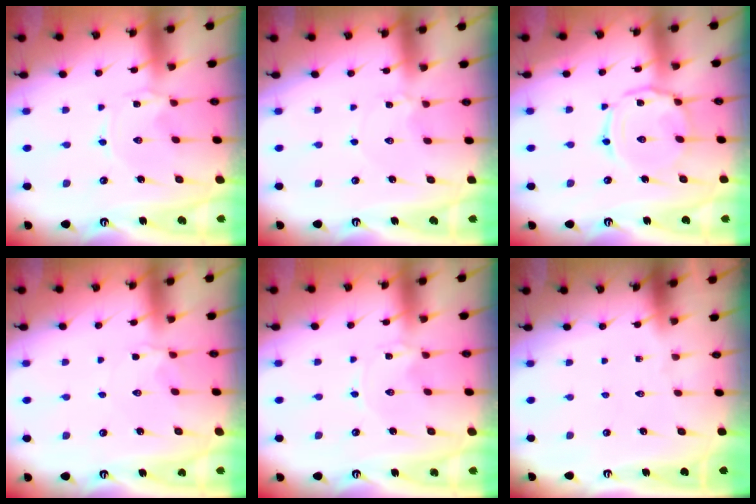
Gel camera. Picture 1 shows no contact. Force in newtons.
{"total": 2.2, "press": 2.2, "slide": 0.2}
{"total": 8.0, "press": 8.0, "slide": 0.6}
{"total": 1.9, "press": 1.8, "slide": 0.7}
{"total": 0.0}
{"total": 0.0}